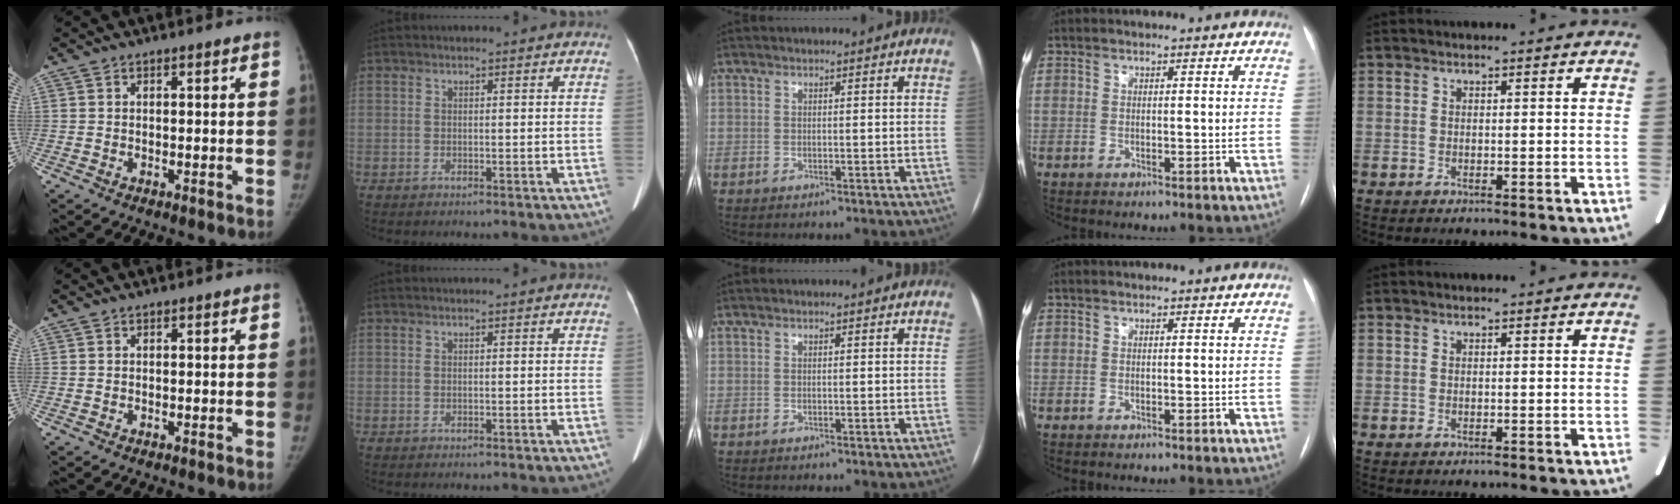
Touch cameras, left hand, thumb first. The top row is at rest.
{}